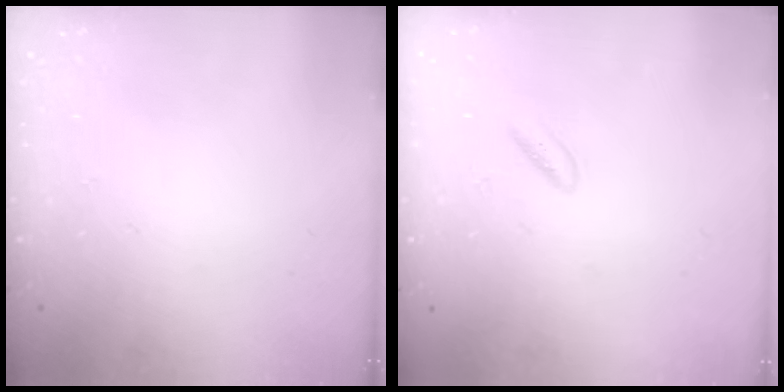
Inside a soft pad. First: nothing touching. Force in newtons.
{"total": 1.0, "press": 0.9, "slide": 0.5}